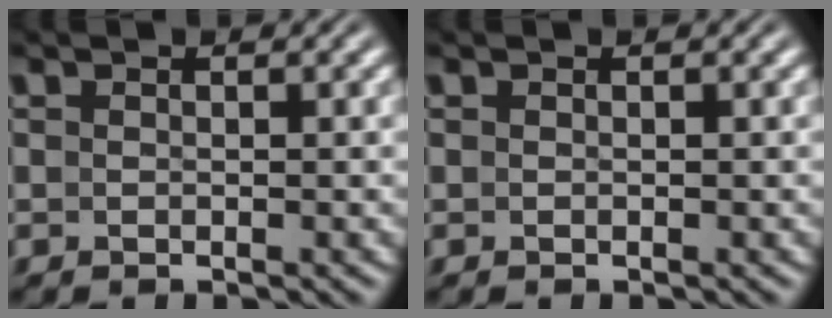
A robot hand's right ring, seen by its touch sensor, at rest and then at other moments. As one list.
[{"total": 0.0}]